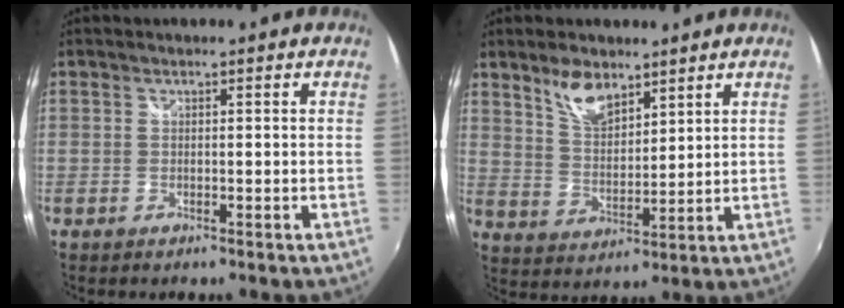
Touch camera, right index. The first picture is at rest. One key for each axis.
{"total": 7.7, "fx": 5.4, "fy": 3.4, "fz": 4.2, "tx": -0.071, "ty": 0.007, "tz": 0.105}